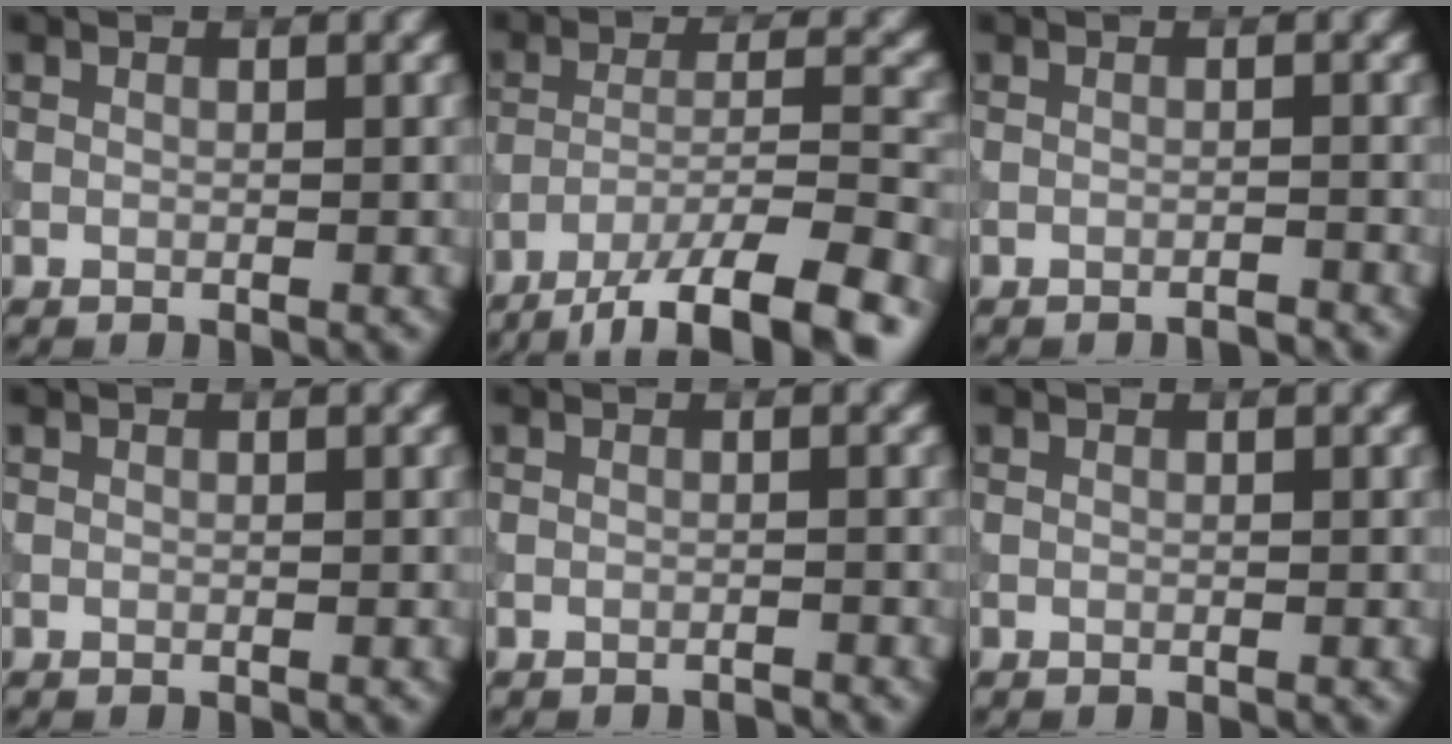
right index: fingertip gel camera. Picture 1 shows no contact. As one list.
[{"total": 11.6, "force": [-8.8, 2.8, 7.0], "torque": [-0.108, -0.010, -0.128]}, {"total": 1.0, "force": [-0.9, 0.1, 0.4], "torque": [-0.002, 0.002, -0.019]}, {"total": 0.0}, {"total": 0.7, "force": [-0.7, 0.0, 0.2], "torque": [0.000, 0.002, -0.015]}, {"total": 0.0}]